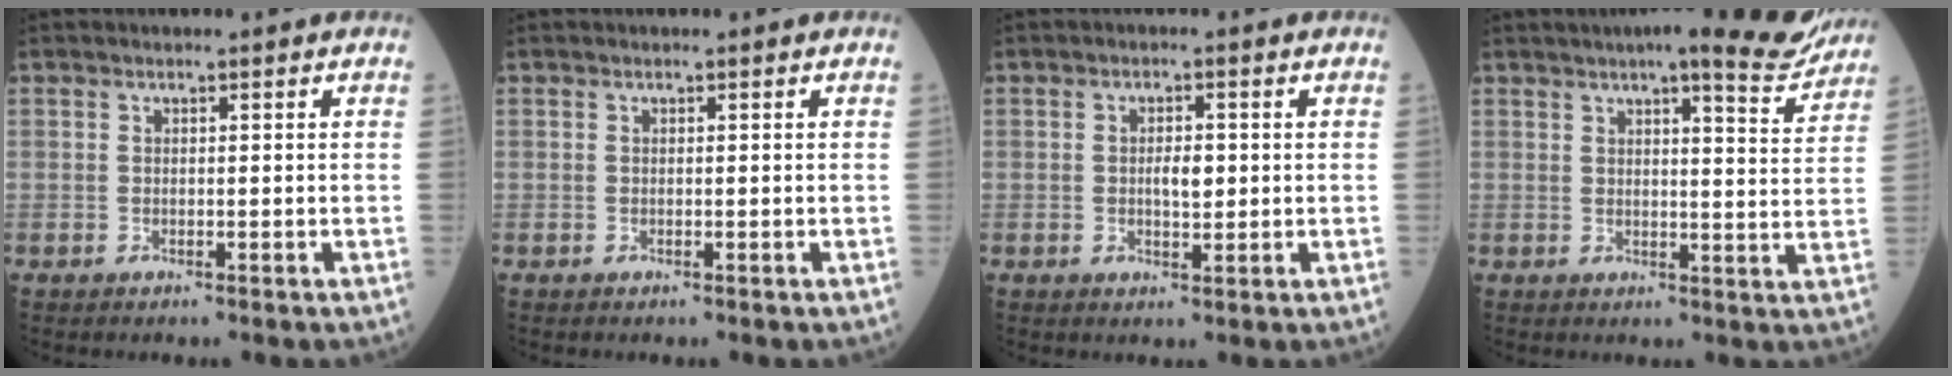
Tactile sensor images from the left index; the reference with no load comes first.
{"total": 0.0}
{"total": 2.8, "force": [0.0, 1.1, 2.6], "torque": [-0.044, -0.003, 0.001]}
{"total": 12.1, "force": [10.5, 1.5, 5.8], "torque": [-0.069, -0.018, 0.116]}